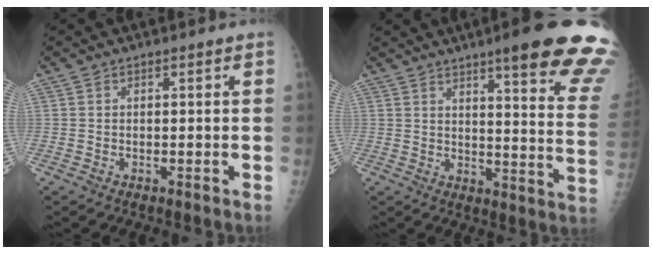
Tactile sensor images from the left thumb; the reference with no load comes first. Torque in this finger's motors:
{"motor_torque": [4.97, 0.04, 2.28, -0.49, 0.38]}